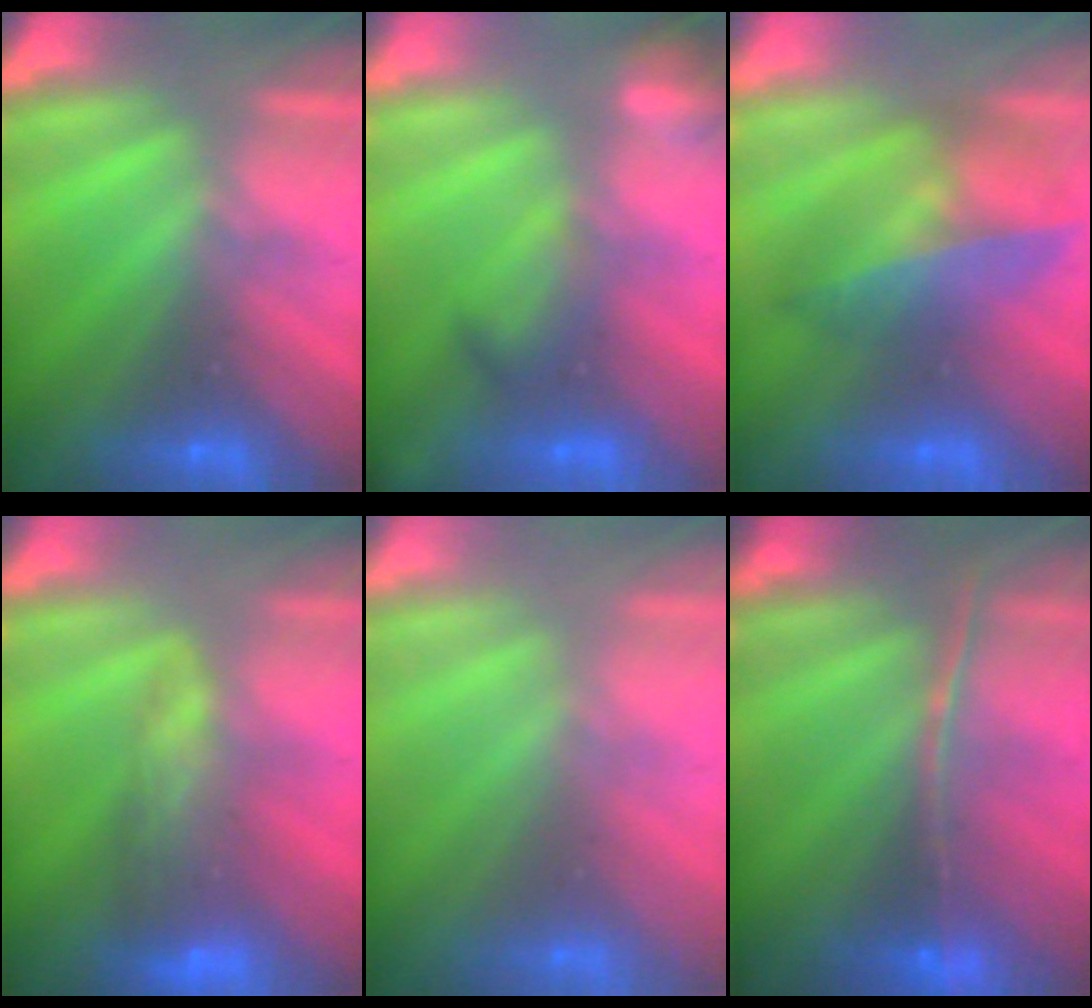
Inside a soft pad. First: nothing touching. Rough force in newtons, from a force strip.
{"total": 2.4}
{"total": 4.6}
{"total": 8.1}
{"total": 2.4}
{"total": 1.6}